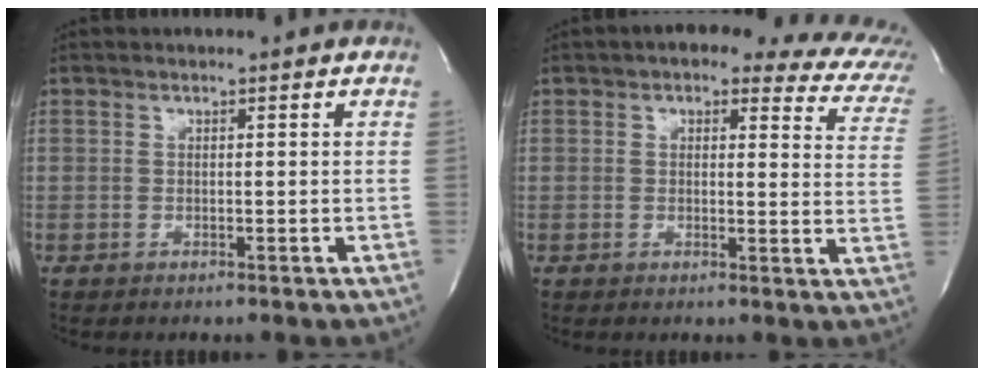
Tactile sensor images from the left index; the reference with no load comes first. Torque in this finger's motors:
{"motor_torque": [0.93, -1.21, 0.48, 0.02]}